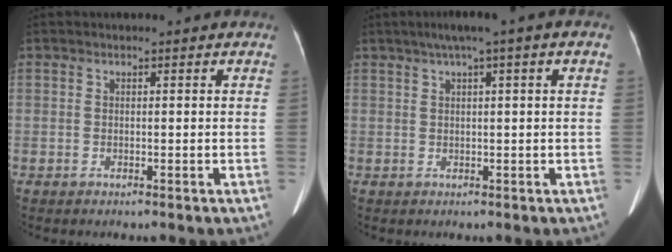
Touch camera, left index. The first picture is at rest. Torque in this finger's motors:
{"motor_torque": [0.83, -1.31, 0.46, 0.04]}